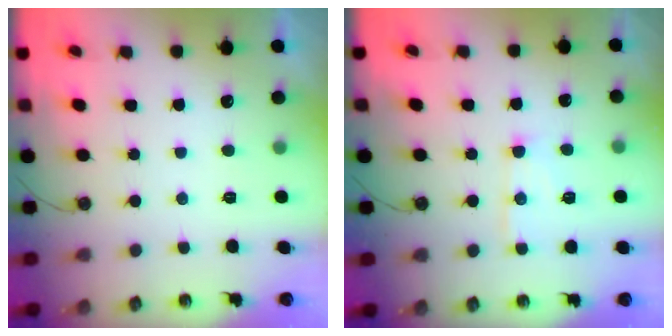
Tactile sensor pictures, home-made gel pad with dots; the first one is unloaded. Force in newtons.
{"total": 9.1, "press": 9.1, "slide": 0.7}